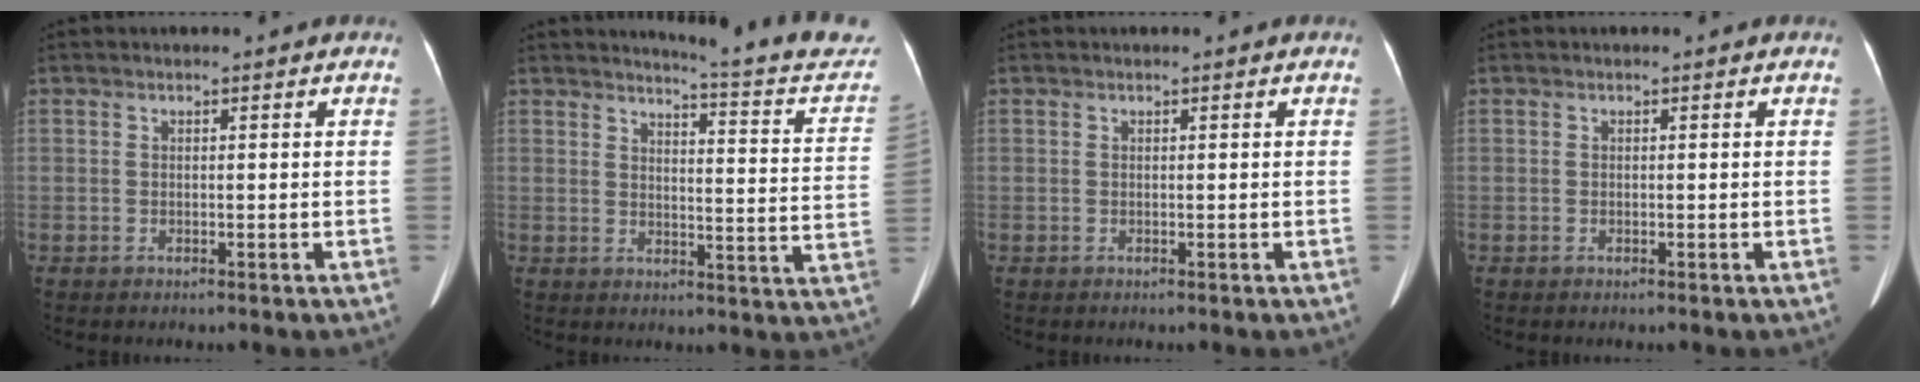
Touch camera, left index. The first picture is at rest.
{"total": 16.1, "force": [15.5, 0.5, 4.4], "torque": [-0.043, -0.088, 0.157]}
{"total": 0.0}
{"total": 0.0}